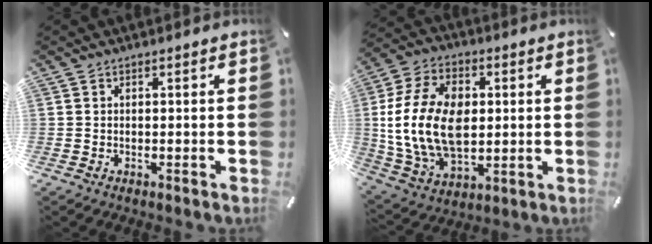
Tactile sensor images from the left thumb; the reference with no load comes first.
{"total": 18.8, "force": [0.8, 13.2, 13.3], "torque": [-0.281, 0.006, 0.014]}